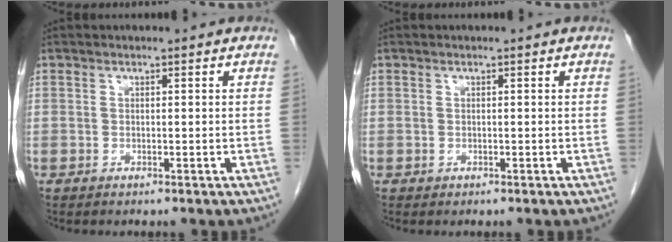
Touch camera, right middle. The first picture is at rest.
{"total": 0.0}